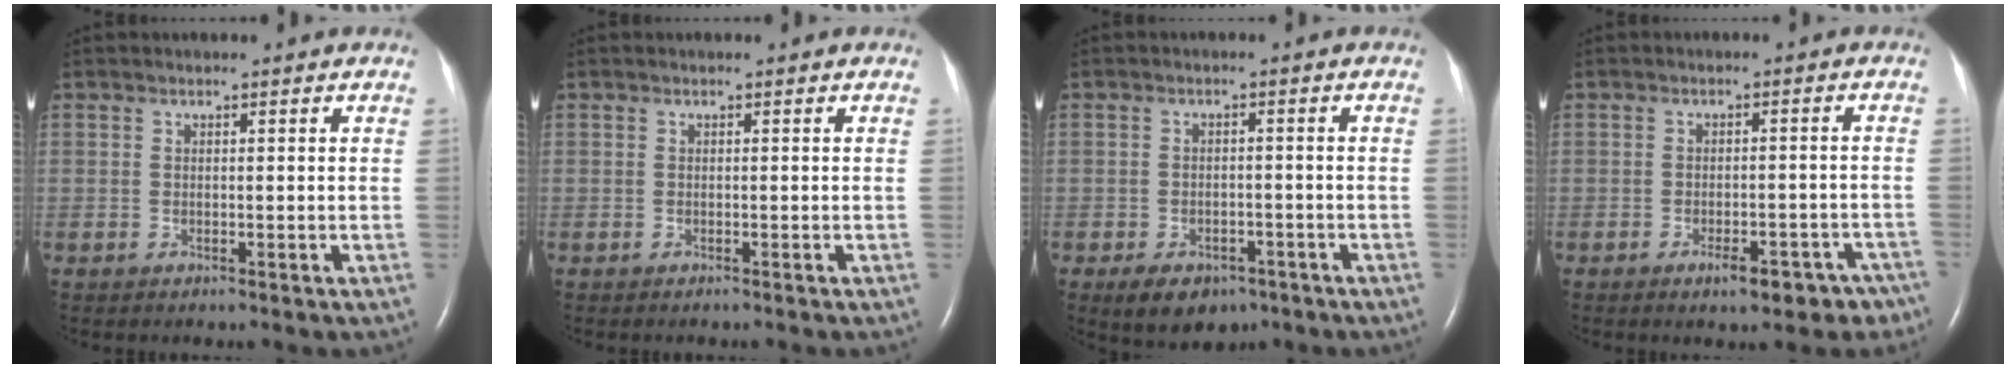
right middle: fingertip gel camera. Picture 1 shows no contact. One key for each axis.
{"total": 0.6, "fx": -0.5, "fy": 0.1, "fz": 0.2, "tx": -0.009, "ty": -0.002, "tz": -0.008}
{"total": 7.1, "fx": -4.6, "fy": 4.4, "fz": 3.3, "tx": -0.053, "ty": 0.003, "tz": -0.061}
{"total": 7.2, "fx": -5.3, "fy": 3.0, "fz": 3.9, "tx": -0.032, "ty": 0.016, "tz": -0.065}